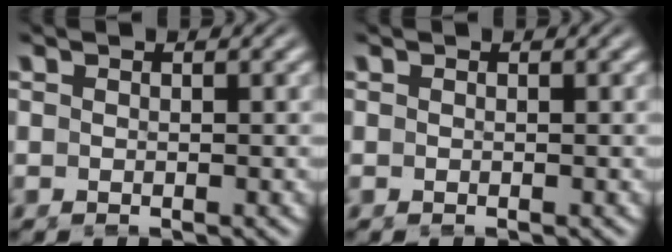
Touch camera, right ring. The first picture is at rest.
{"total": 0.0}